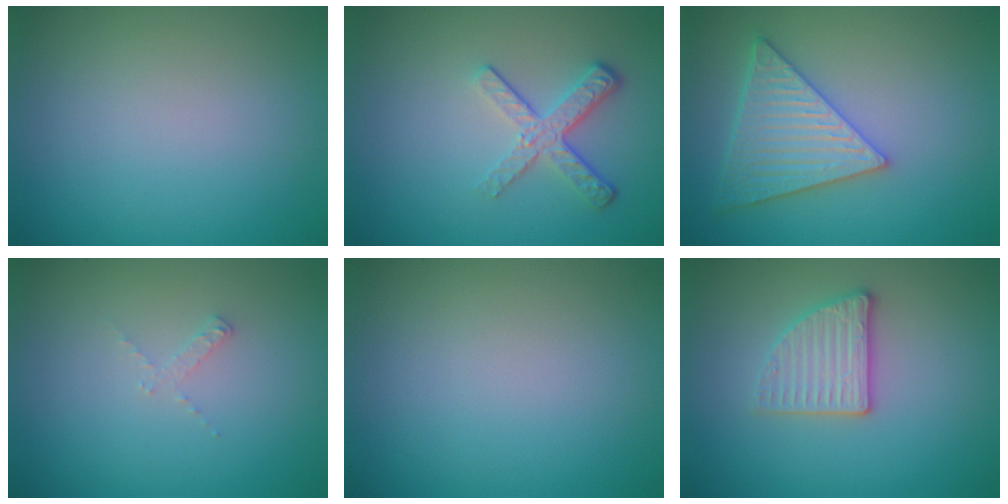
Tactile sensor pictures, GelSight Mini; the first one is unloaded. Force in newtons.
{"total": 3.5, "press": 2.6, "slide": 2.4}
{"total": 5.7, "press": 5.0, "slide": 2.9}
{"total": 0.8, "press": 0.8, "slide": 0.1}
{"total": 0.0}
{"total": 2.9, "press": 2.7, "slide": 1.1}